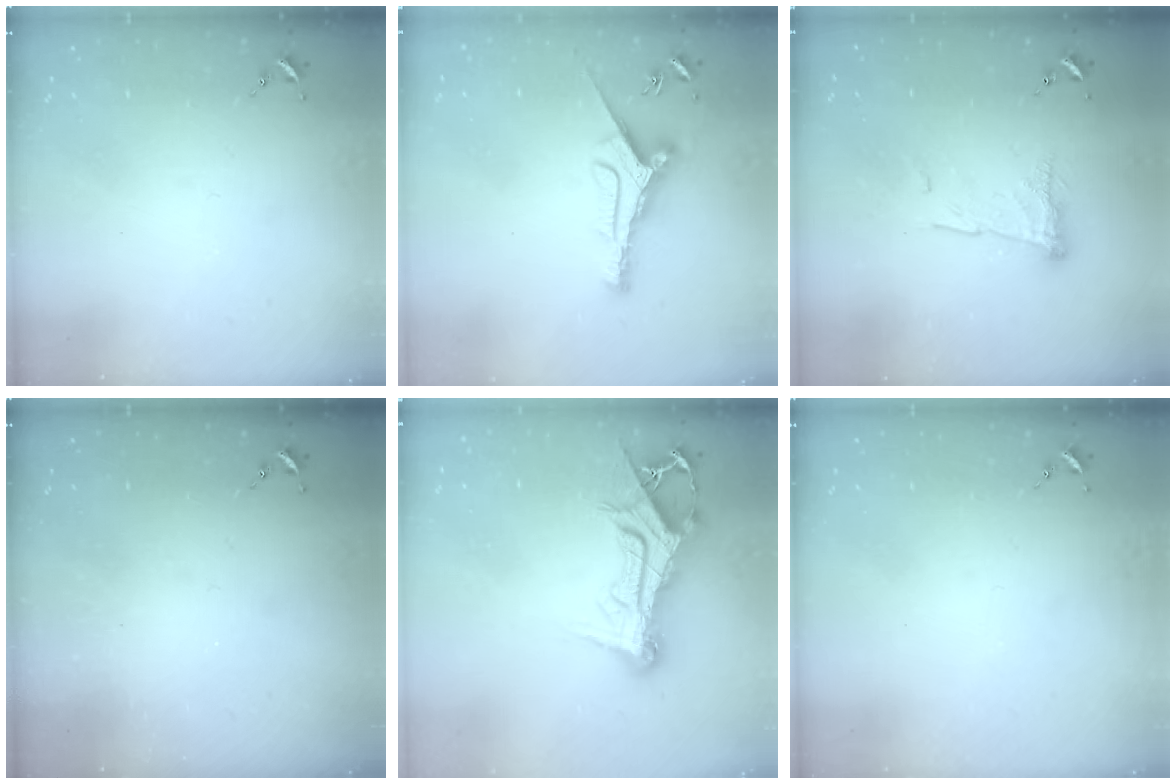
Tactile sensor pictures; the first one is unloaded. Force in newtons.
{"total": 10.0, "press": 10.0, "slide": 0.5}
{"total": 10.5, "press": 10.5, "slide": 0.9}
{"total": 0.0}
{"total": 14.7, "press": 14.6, "slide": 1.7}
{"total": 0.0}